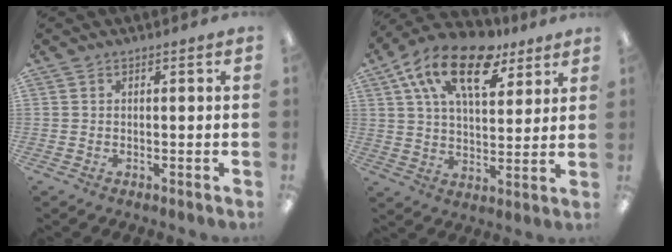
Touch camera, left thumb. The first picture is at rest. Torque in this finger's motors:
{"motor_torque": [0.10, 0.70, 1.78, -0.99, 0.45]}